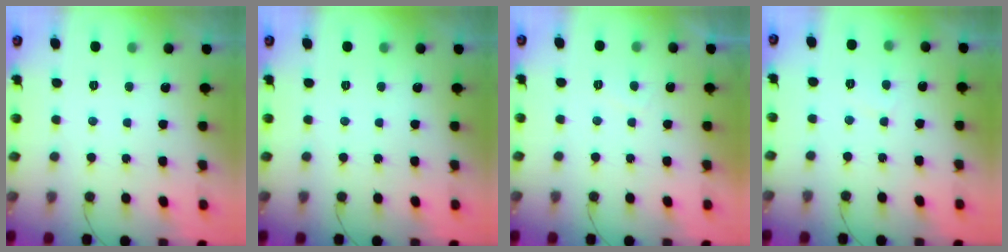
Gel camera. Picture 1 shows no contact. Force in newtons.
{"total": 0.0}
{"total": 0.9, "press": 0.7, "slide": 0.5}
{"total": 2.5, "press": 2.5, "slide": 0.3}